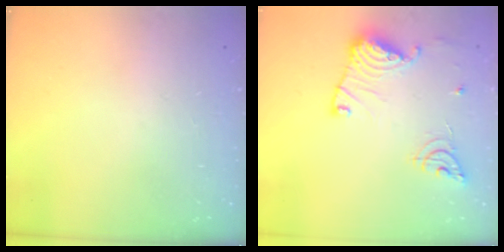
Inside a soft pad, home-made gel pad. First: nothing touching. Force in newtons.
{"total": 15.6, "press": 15.5, "slide": 1.5}